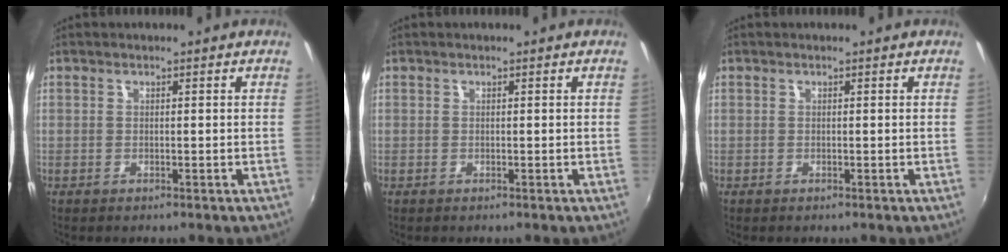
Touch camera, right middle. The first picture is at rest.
{"total": 0.0}
{"total": 0.0}